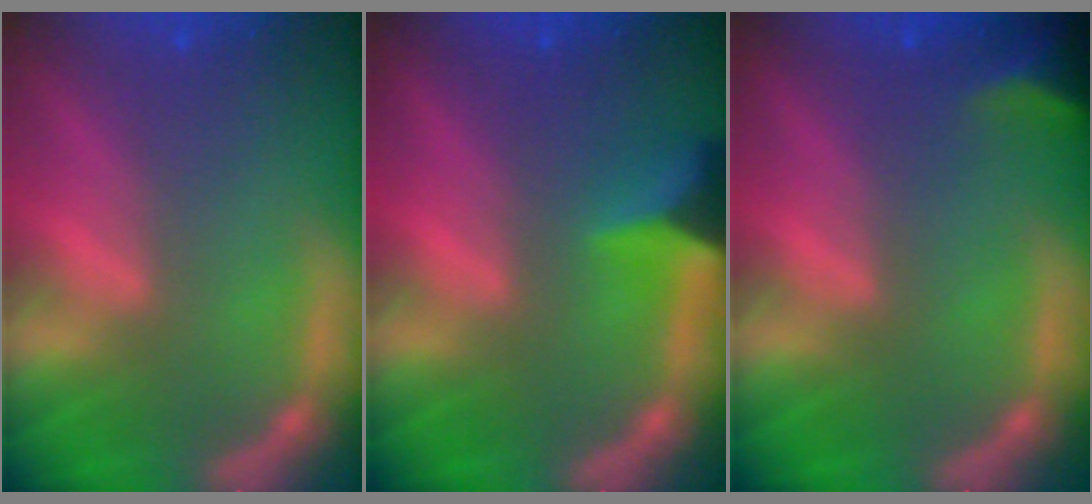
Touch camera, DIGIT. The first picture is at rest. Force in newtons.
{"total": 4.0}
{"total": 2.9}